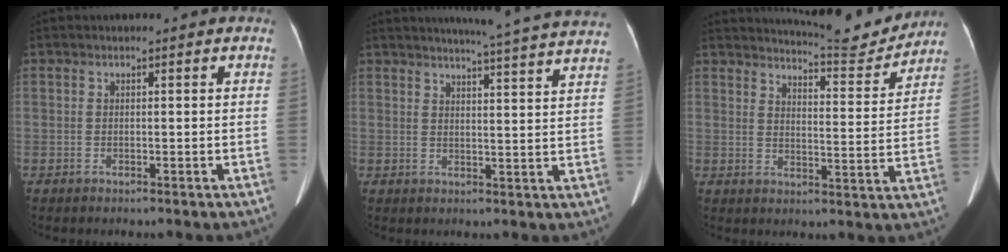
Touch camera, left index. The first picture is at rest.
{"total": 18.5, "force": [17.4, -0.9, 6.5], "torque": [-0.098, -0.043, 0.202]}
{"total": 11.2, "force": [11.0, 0.4, 2.1], "torque": [-0.035, -0.026, 0.143]}